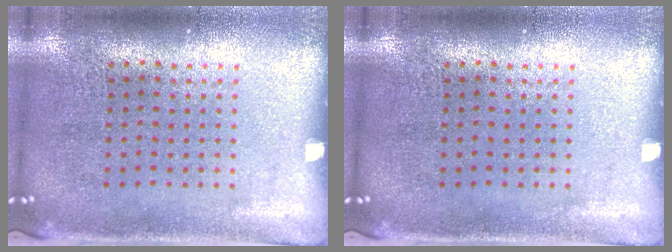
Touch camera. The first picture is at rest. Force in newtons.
{"total": 0.0}